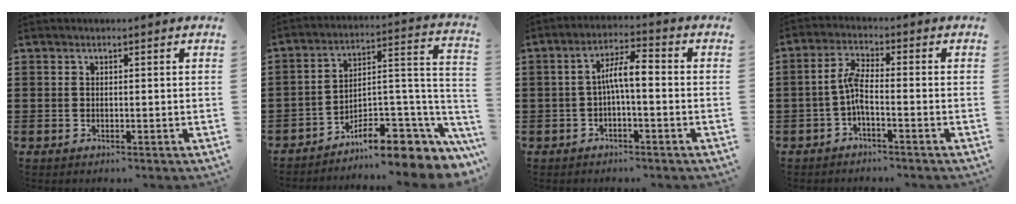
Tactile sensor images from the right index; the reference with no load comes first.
{"total": 9.4, "force": [-7.2, 3.4, 5.0], "torque": [-0.063, 0.015, -0.130]}
{"total": 5.5, "force": [-0.4, 1.4, 5.3], "torque": [-0.114, 0.007, -0.015]}
{"total": 4.2, "force": [-1.5, 1.0, 3.8], "torque": [-0.086, 0.003, -0.033]}